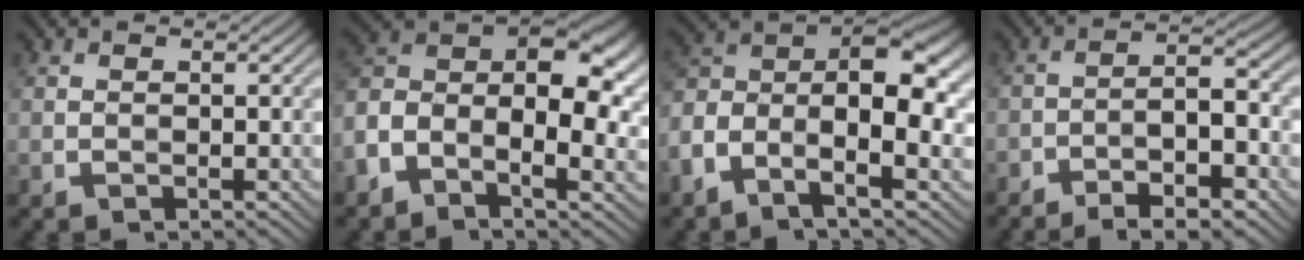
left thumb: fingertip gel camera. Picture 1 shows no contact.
{"total": 13.9, "force": [-2.7, 8.3, 10.8], "torque": [-0.199, 0.000, -0.057]}
{"total": 11.9, "force": [-4.1, 5.8, 9.6], "torque": [-0.181, 0.000, -0.085]}
{"total": 8.2, "force": [-5.0, 2.4, 6.1], "torque": [-0.095, 0.002, -0.080]}